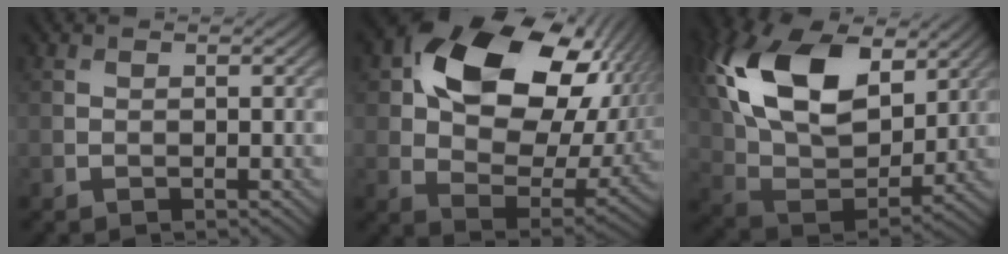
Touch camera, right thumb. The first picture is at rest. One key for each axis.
{"total": 17.7, "fx": 5.5, "fy": 11.9, "fz": 11.8, "tx": -0.194, "ty": -0.007, "tz": 0.108}
{"total": 18.0, "fx": 6.9, "fy": 10.8, "fz": 12.7, "tx": -0.281, "ty": 0.025, "tz": 0.122}